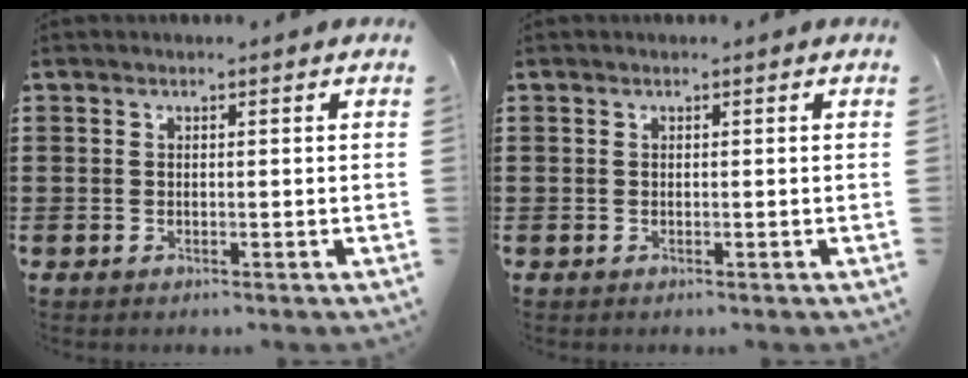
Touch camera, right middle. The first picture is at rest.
{"total": 0.0}